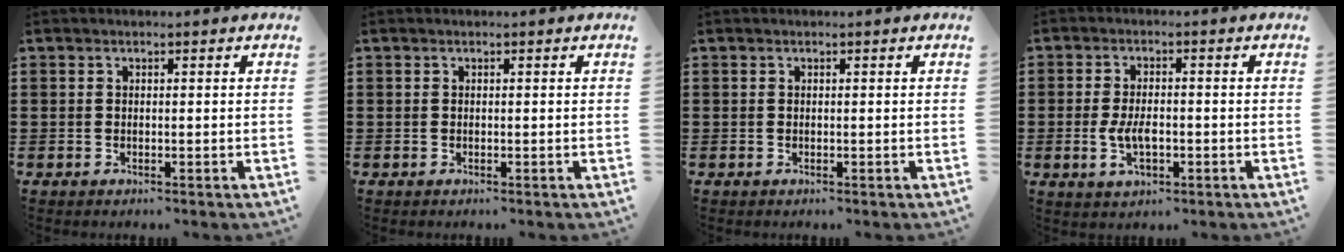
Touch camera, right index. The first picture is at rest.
{"total": 0.0}
{"total": 0.0}
{"total": 4.7, "force": [-0.9, 2.4, 4.0], "torque": [-0.087, -0.001, -0.019]}